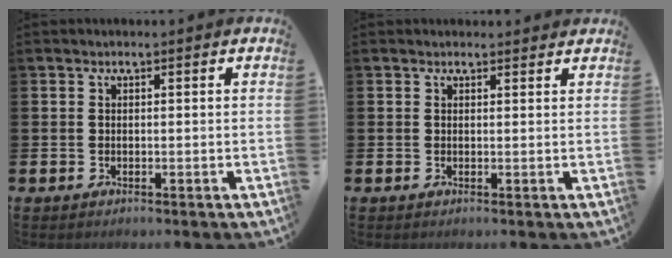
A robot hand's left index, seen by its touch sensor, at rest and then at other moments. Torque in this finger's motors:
{"motor_torque": [0.66, -1.47, 0.15, 0.08]}